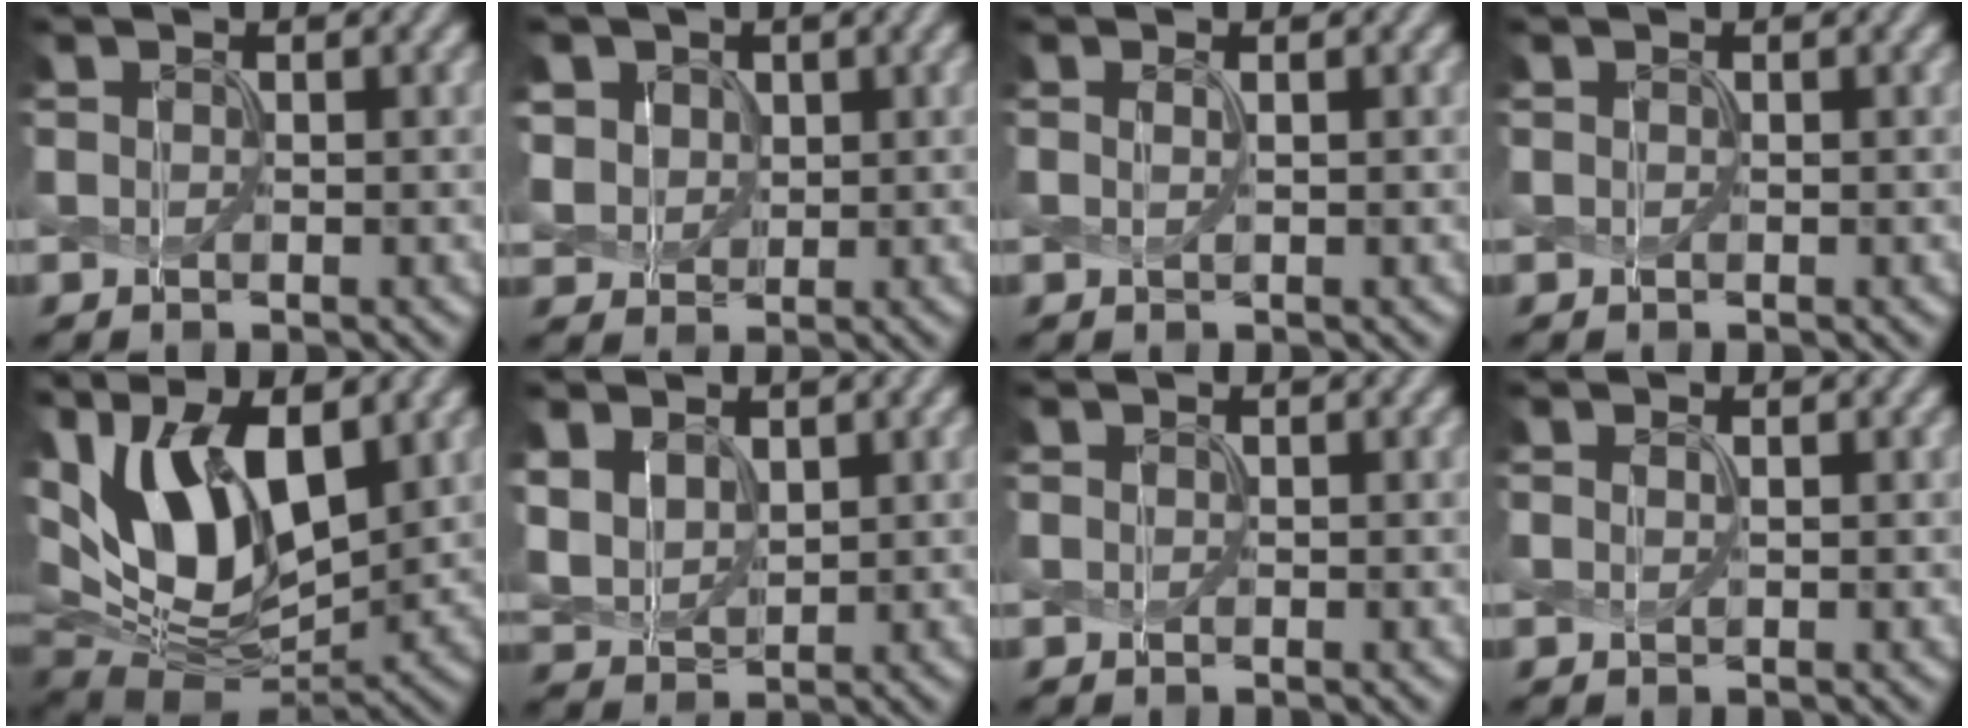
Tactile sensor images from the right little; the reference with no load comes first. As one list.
[{"total": 4.6, "force": [1.8, 3.8, 1.8], "torque": [-0.077, 0.009, 0.040]}, {"total": 0.8, "force": [0.2, 0.1, 0.8], "torque": [-0.015, -0.003, 0.002]}, {"total": 0.0}, {"total": 14.0, "force": [3.9, 7.3, 11.3], "torque": [-0.204, -0.004, 0.069]}, {"total": 4.5, "force": [1.6, 3.1, 2.8], "torque": [-0.074, -0.002, 0.037]}, {"total": 0.0}, {"total": 0.5, "force": [0.1, 0.1, 0.5], "torque": [-0.012, 0.002, 0.001]}]